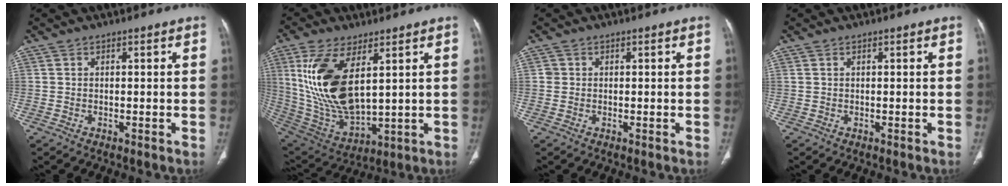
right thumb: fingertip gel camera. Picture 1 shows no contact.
{"total": 18.4, "force": [5.6, 8.5, 15.3], "torque": [-0.300, -0.027, 0.127]}
{"total": 0.8, "force": [0.1, 0.8, 0.1], "torque": [0.003, 0.004, 0.002]}
{"total": 0.0}